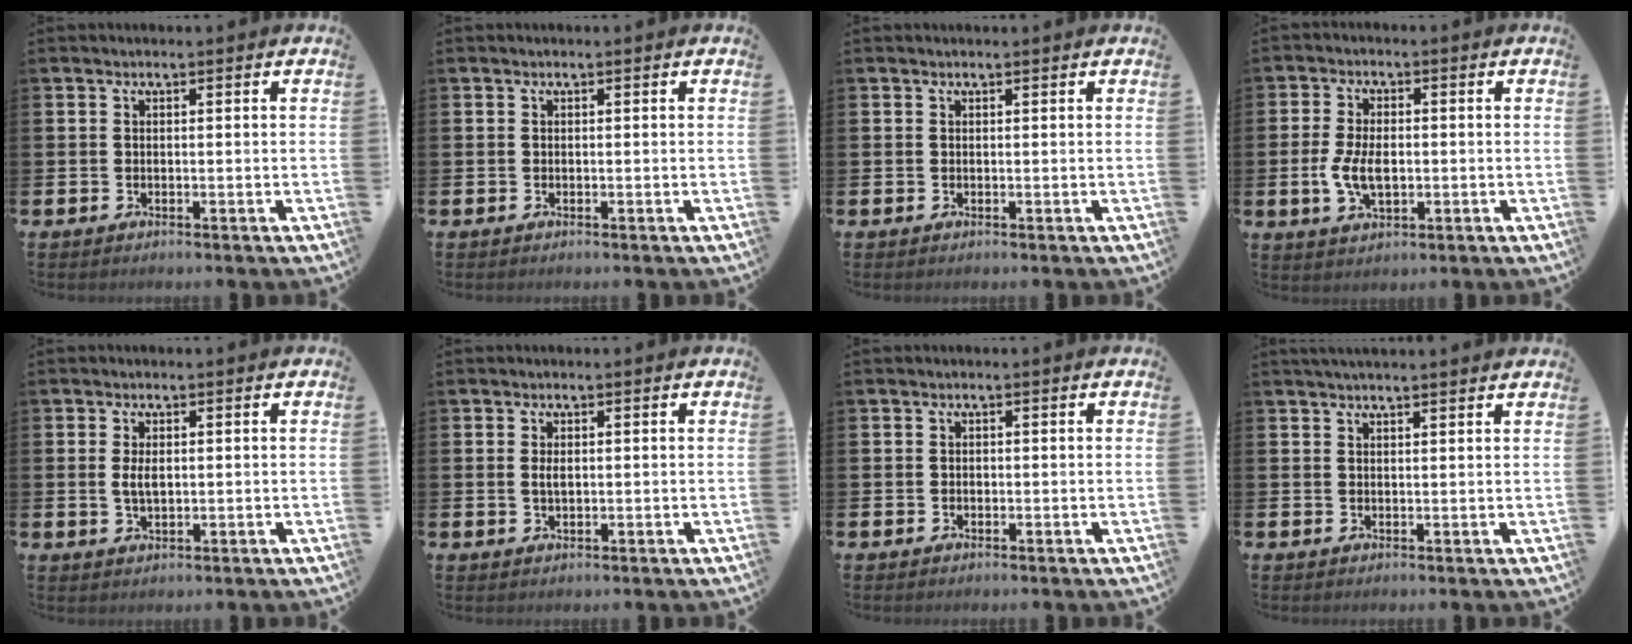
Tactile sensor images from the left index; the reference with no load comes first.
{"total": 0.0}
{"total": 0.0}
{"total": 5.5, "force": [-0.5, 3.1, 4.6], "torque": [-0.082, -0.002, -0.015]}
{"total": 2.7, "force": [0.4, 1.4, 2.3], "torque": [-0.031, 0.000, 0.002]}
{"total": 1.5, "force": [0.3, 0.7, 1.2], "torque": [-0.010, -0.001, 0.000]}
{"total": 0.6, "force": [-0.1, 0.6, 0.2], "torque": [-0.005, 0.005, -0.003]}
{"total": 1.9, "force": [1.8, -0.1, 0.5], "torque": [-0.010, -0.004, 0.033]}